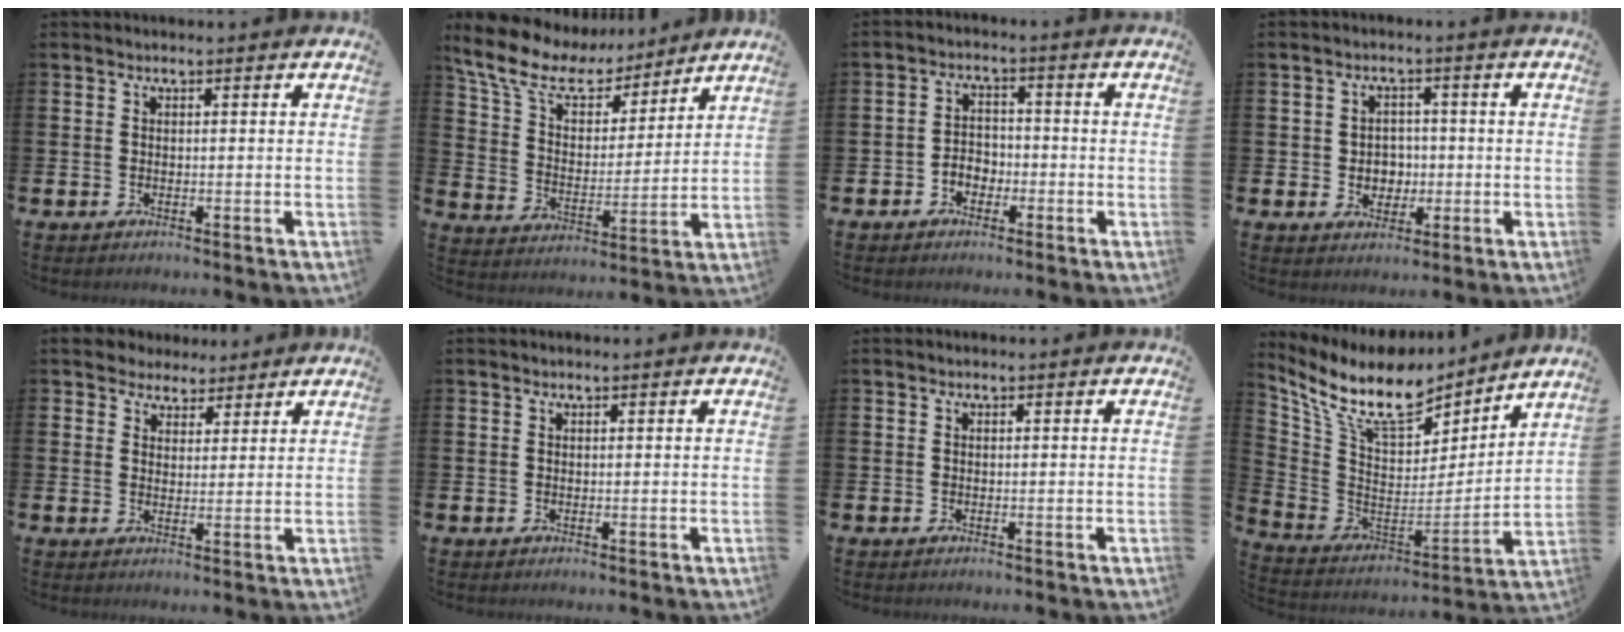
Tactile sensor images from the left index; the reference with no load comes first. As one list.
[{"total": 9.8, "force": [8.2, 4.1, 3.5], "torque": [-0.107, -0.050, 0.146]}, {"total": 2.7, "force": [-2.0, 1.8, 0.5], "torque": [-0.014, 0.008, -0.044]}, {"total": 2.9, "force": [-0.3, 2.7, 0.9], "torque": [-0.011, 0.000, -0.015]}, {"total": 3.5, "force": [2.9, 1.8, -0.5], "torque": [-0.006, -0.011, 0.052]}, {"total": 0.0}, {"total": 0.0}, {"total": 11.0, "force": [8.8, 4.5, 4.9], "torque": [-0.141, -0.058, 0.156]}]